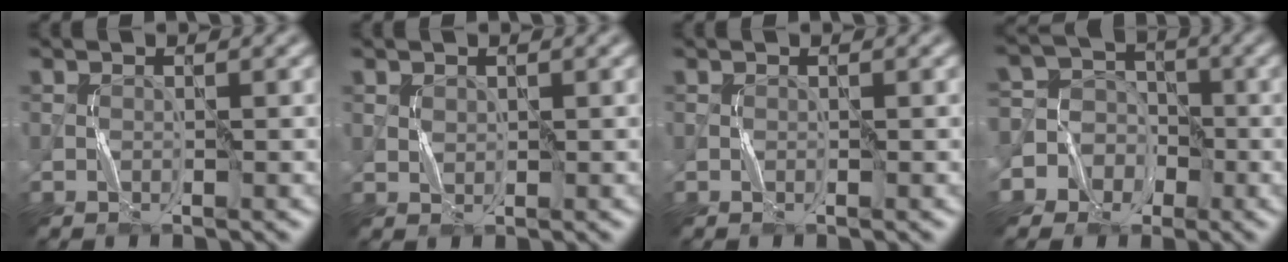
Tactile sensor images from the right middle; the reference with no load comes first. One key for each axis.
{"total": 0.9, "fx": 0.4, "fy": 0.7, "fz": 0.3, "tx": -0.009, "ty": -0.001, "tz": 0.013}
{"total": 0.0}
{"total": 8.4, "fx": -3.0, "fy": 7.7, "fz": 1.1, "tx": -0.023, "ty": 0.023, "tz": -0.082}